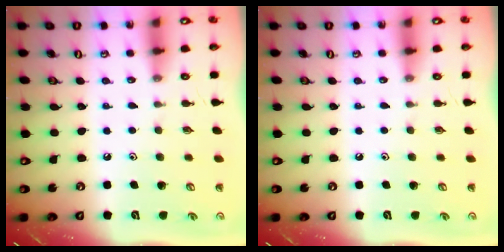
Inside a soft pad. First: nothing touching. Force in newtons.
{"total": 0.0}